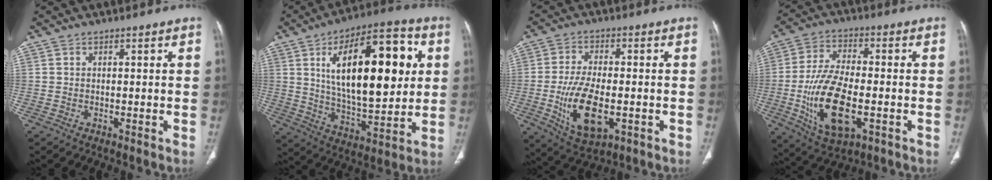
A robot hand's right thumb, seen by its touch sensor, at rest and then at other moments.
{"total": 25.6, "force": [6.0, 11.3, 22.2], "torque": [-0.318, -0.012, 0.093]}
{"total": 12.7, "force": [-3.0, 6.2, 10.7], "torque": [-0.200, -0.003, -0.042]}
{"total": 16.2, "force": [-3.9, 7.6, 13.8], "torque": [-0.263, 0.005, -0.060]}